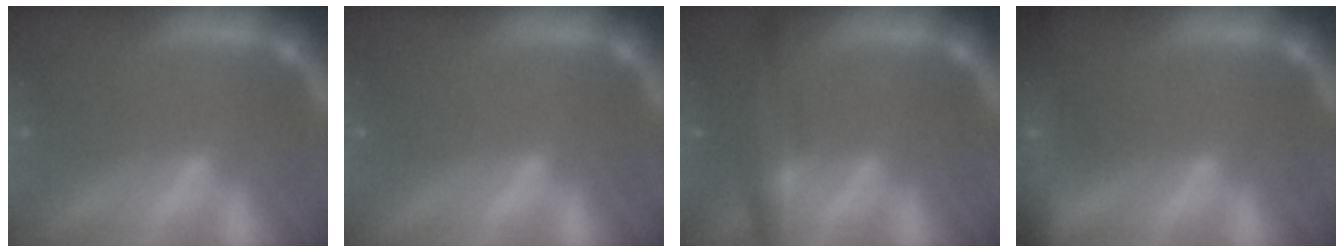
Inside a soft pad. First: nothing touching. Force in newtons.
{"total": 0.0}
{"total": 4.5}
{"total": 10.0}